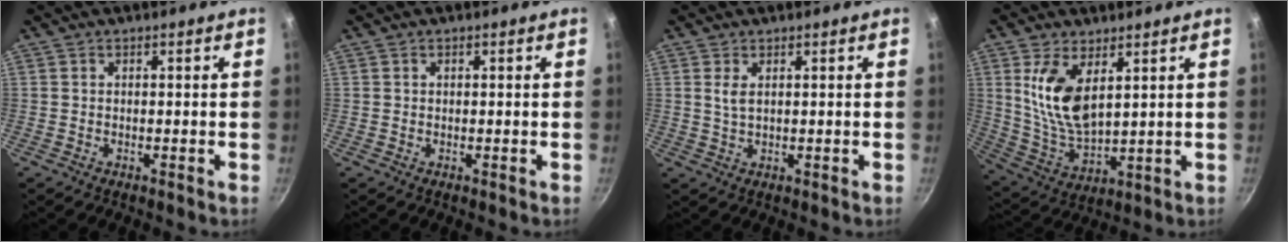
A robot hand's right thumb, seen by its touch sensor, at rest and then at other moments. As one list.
[{"total": 0.0}, {"total": 2.4, "force": [0.8, 1.1, 1.9], "torque": [-0.037, -0.006, 0.018]}, {"total": 12.0, "force": [4.2, 6.0, 9.5], "torque": [-0.181, -0.035, 0.092]}]